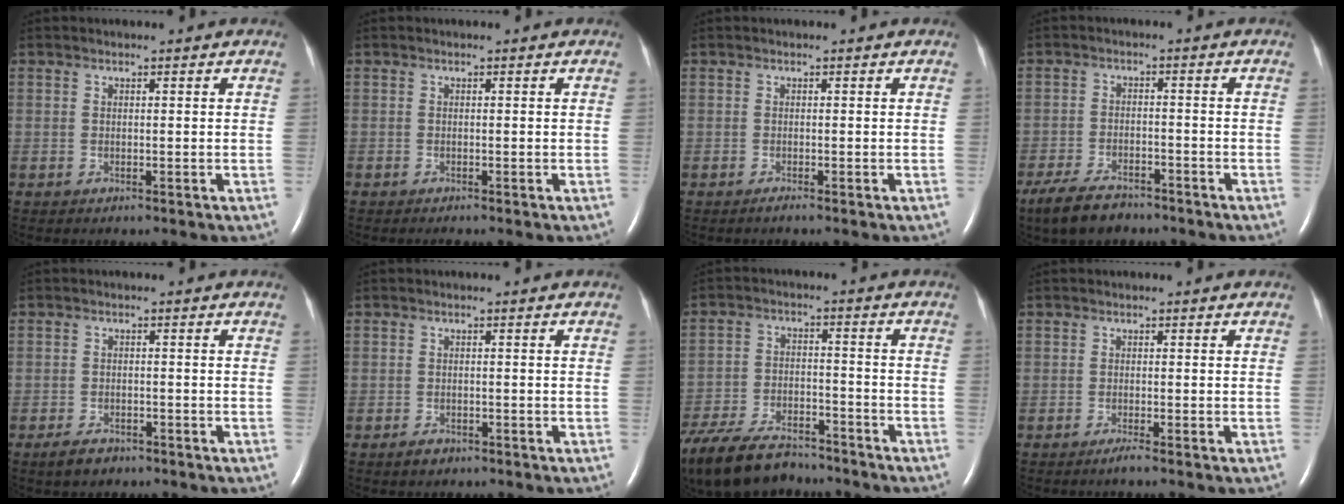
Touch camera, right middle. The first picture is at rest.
{"total": 0.5, "force": [-0.5, -0.1, 0.2], "torque": [-0.005, -0.001, -0.009]}
{"total": 0.5, "force": [-0.4, -0.1, 0.2], "torque": [-0.005, -0.001, -0.009]}
{"total": 7.0, "force": [-5.6, 2.6, 3.3], "torque": [-0.074, -0.011, -0.097]}
{"total": 2.9, "force": [-2.2, 1.4, 1.3], "torque": [-0.035, -0.002, -0.030]}
{"total": 1.5, "force": [-1.1, 0.8, 0.6], "torque": [-0.017, 0.000, -0.014]}
{"total": 16.6, "force": [-13.7, 5.7, 7.4], "torque": [-0.172, -0.020, -0.223]}
{"total": 1.0, "force": [-0.8, -0.3, 0.6], "torque": [-0.014, -0.001, -0.016]}